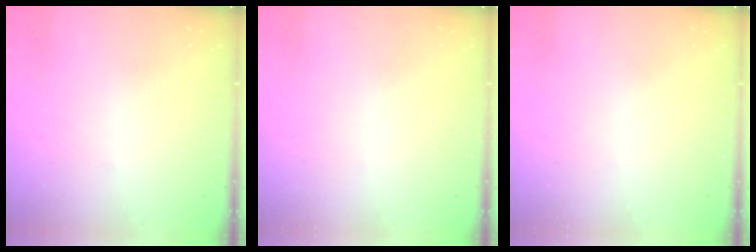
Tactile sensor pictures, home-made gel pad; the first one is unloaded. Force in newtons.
{"total": 0.0}
{"total": 0.0}